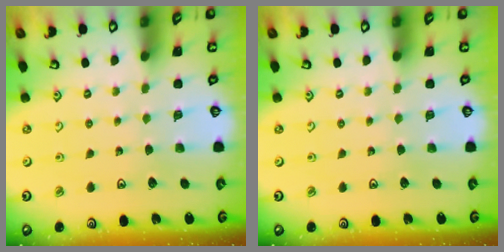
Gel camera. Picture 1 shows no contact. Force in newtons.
{"total": 0.0}